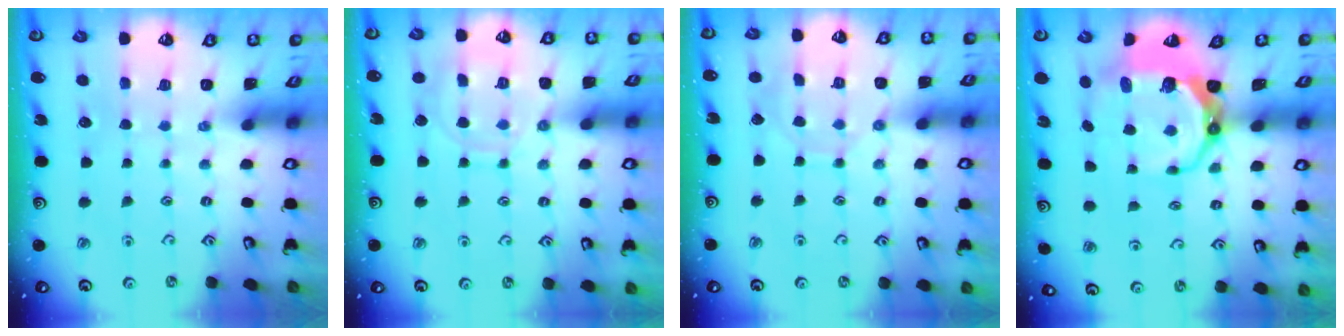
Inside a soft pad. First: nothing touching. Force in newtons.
{"total": 10.5, "press": 10.5, "slide": 0.7}
{"total": 6.7, "press": 6.7, "slide": 0.4}
{"total": 11.3, "press": 10.3, "slide": 4.5}